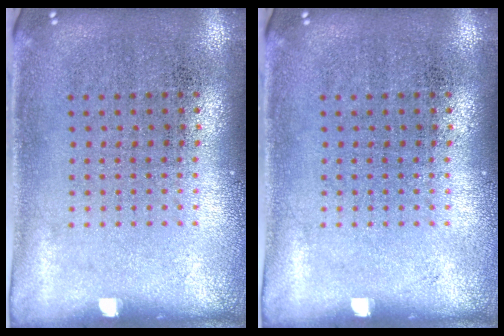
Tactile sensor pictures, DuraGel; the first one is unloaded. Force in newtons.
{"total": 0.0}